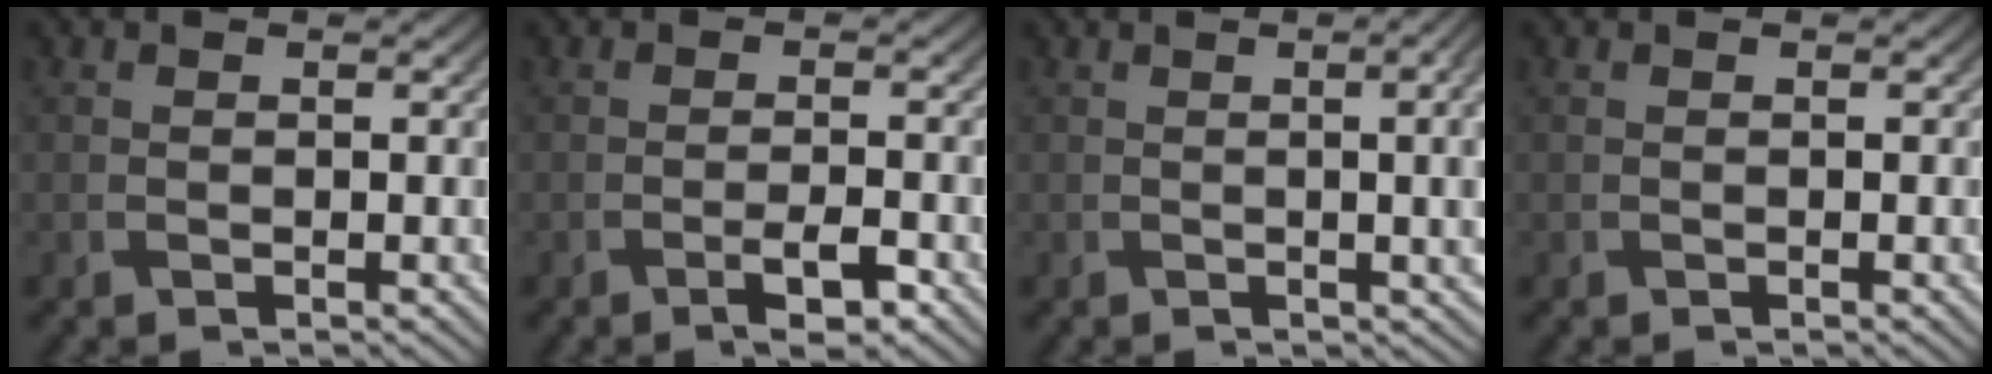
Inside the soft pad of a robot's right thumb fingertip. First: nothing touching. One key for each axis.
{"total": 3.1, "fx": -1.7, "fy": 0.6, "fz": 2.5, "tx": -0.044, "ty": 0.004, "tz": -0.032}
{"total": 9.3, "fx": 0.6, "fy": 3.3, "fz": 8.7, "tx": -0.076, "ty": 0.021, "tz": -0.002}
{"total": 0.6, "fx": -0.1, "fy": 0.1, "fz": 0.6, "tx": -0.008, "ty": -0.001, "tz": 0.000}